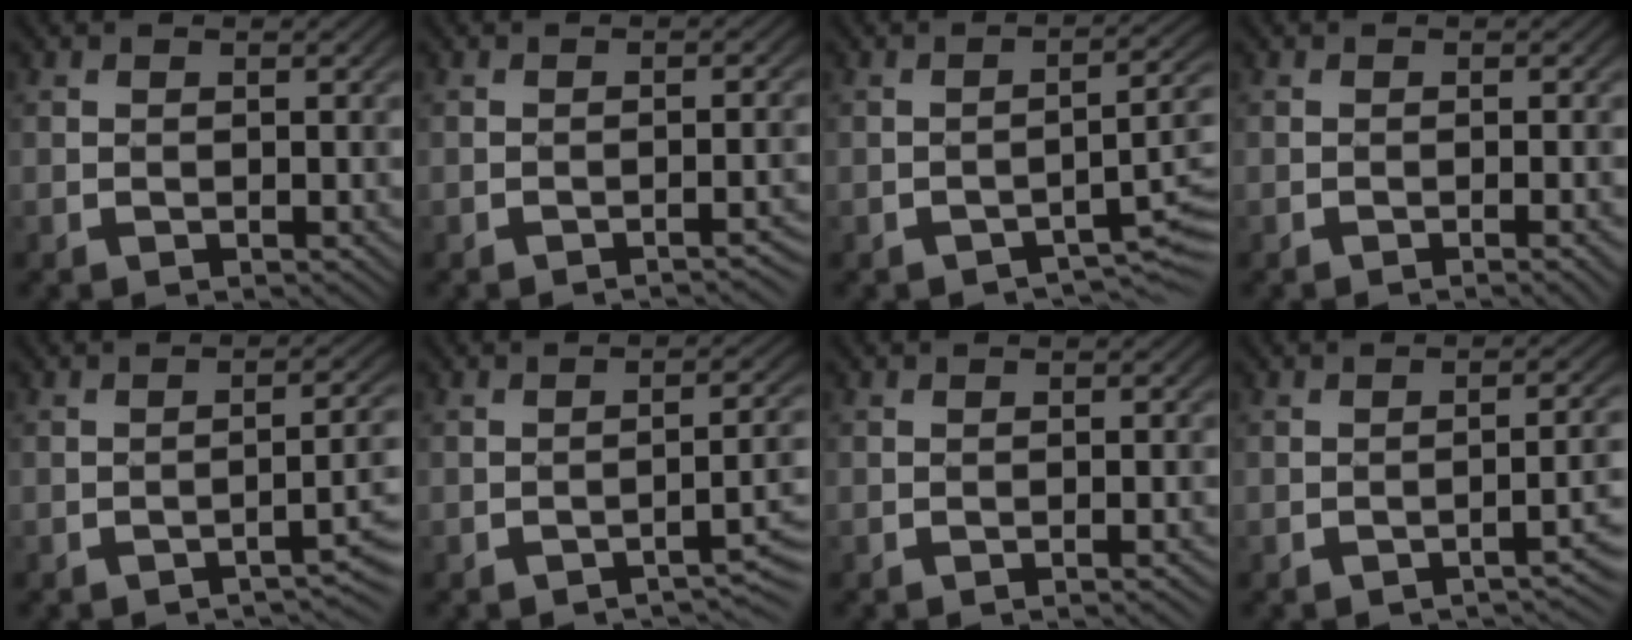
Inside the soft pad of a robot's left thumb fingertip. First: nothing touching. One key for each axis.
{"total": 2.9, "fx": -1.8, "fy": 0.6, "fz": 2.2, "tx": -0.018, "ty": 0.010, "tz": -0.030}
{"total": 4.5, "fx": -2.9, "fy": 1.3, "fz": 3.2, "tx": -0.041, "ty": 0.006, "tz": -0.043}
{"total": 2.4, "fx": -1.1, "fy": 0.3, "fz": 2.1, "tx": -0.025, "ty": 0.008, "tz": -0.021}
{"total": 4.6, "fx": -2.3, "fy": 1.2, "fz": 3.8, "tx": -0.044, "ty": 0.016, "tz": -0.040}
{"total": 4.3, "fx": -2.4, "fy": 1.0, "fz": 3.4, "tx": -0.040, "ty": 0.015, "tz": -0.041}
{"total": 1.1, "fx": -0.5, "fy": 0.2, "fz": 1.0, "tx": -0.005, "ty": 0.005, "tz": -0.013}
{"total": 4.6, "fx": -2.3, "fy": 1.1, "fz": 3.8, "tx": -0.039, "ty": 0.016, "tz": -0.038}